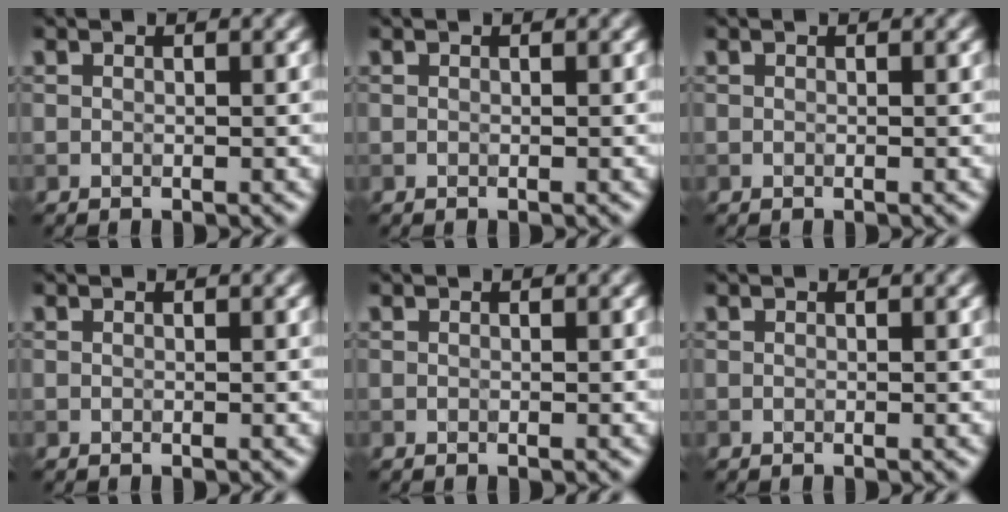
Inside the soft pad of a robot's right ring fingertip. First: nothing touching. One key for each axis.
{"total": 0.0}
{"total": 0.0}
{"total": 0.0}
{"total": 0.0}
{"total": 0.0}